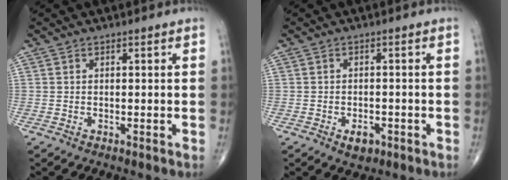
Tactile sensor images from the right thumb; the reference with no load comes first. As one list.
[{"total": 3.3, "force": [-1.6, 2.0, 2.0], "torque": [-0.018, 0.004, -0.020]}]